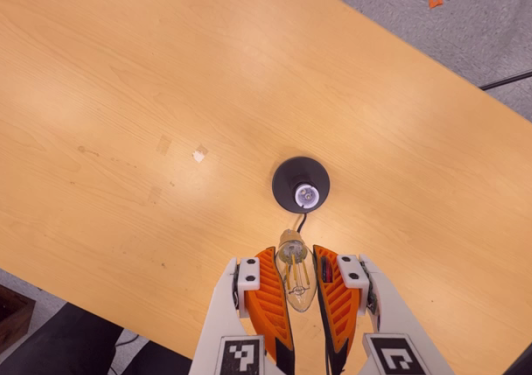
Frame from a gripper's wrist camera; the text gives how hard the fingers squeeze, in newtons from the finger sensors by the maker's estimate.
{"total": 21.0, "left": 25.7, "right": 16.4}